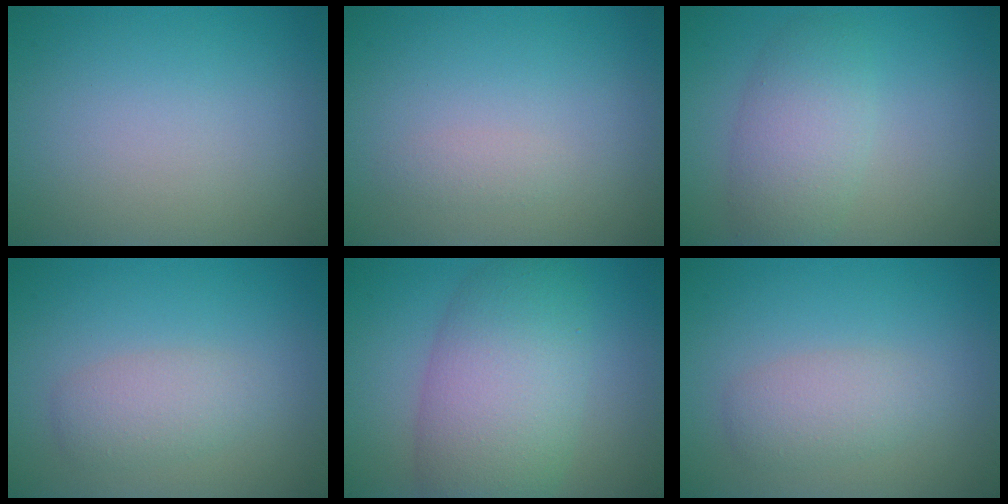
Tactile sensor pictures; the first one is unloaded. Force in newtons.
{"total": 0.8, "press": 0.8, "slide": 0.0}
{"total": 4.1, "press": 4.1, "slide": 0.2}
{"total": 2.6, "press": 2.6, "slide": 0.3}
{"total": 8.7, "press": 8.7, "slide": 0.1}
{"total": 2.6, "press": 2.6, "slide": 0.3}